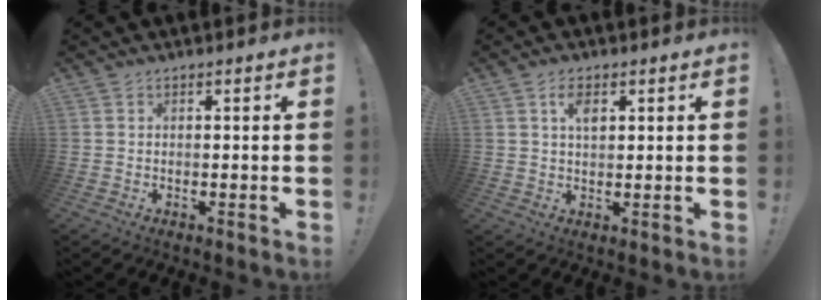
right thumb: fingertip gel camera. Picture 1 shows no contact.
{"total": 4.4, "force": [2.0, 2.2, 3.2], "torque": [-0.045, -0.005, 0.030]}